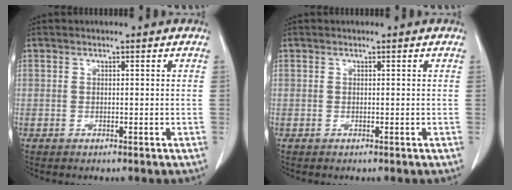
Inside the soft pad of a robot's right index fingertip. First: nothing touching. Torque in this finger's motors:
{"motor_torque": [0.00, 0.00, 0.00, 0.00]}